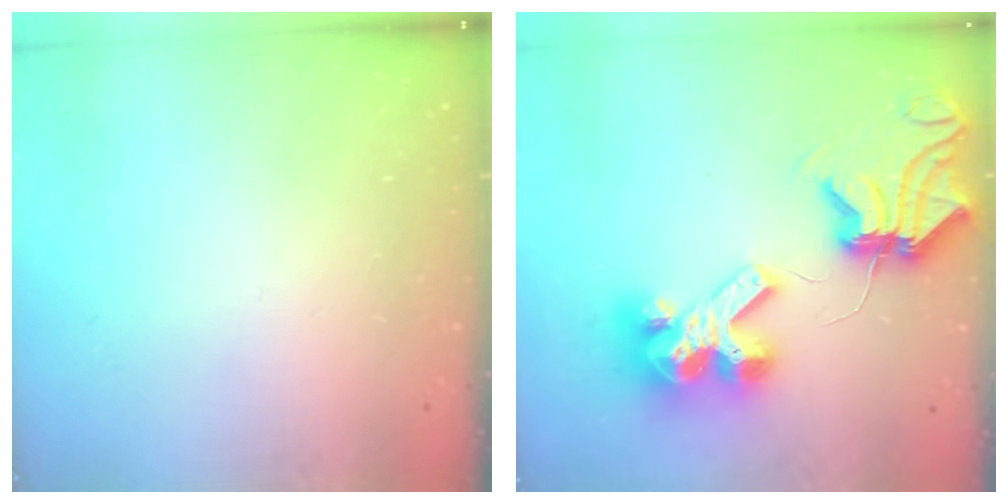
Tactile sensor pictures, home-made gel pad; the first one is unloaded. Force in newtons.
{"total": 15.4, "press": 15.3, "slide": 2.1}